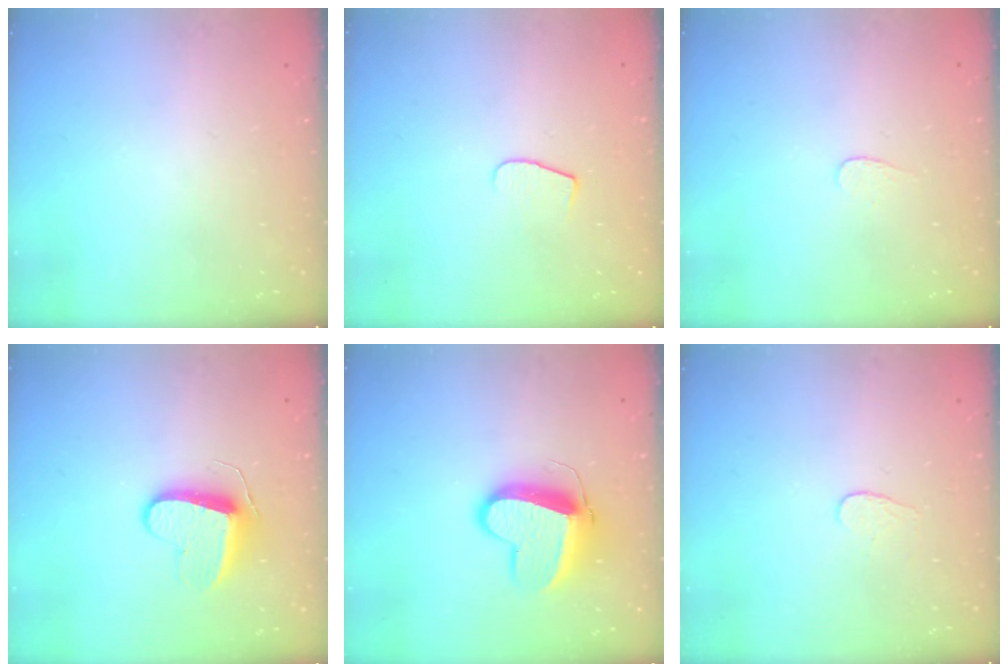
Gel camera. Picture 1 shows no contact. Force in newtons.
{"total": 5.5, "press": 5.5, "slide": 0.5}
{"total": 3.3, "press": 3.3, "slide": 0.3}
{"total": 9.2, "press": 9.2, "slide": 0.4}
{"total": 13.4, "press": 13.3, "slide": 1.3}
{"total": 3.2, "press": 3.2, "slide": 0.3}